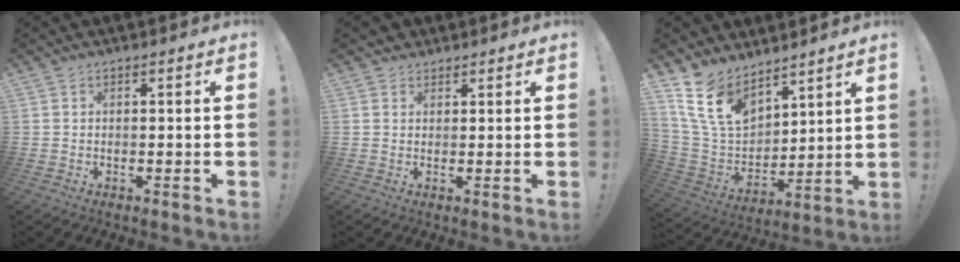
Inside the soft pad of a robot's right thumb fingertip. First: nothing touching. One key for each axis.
{"total": 2.4, "fx": 1.6, "fy": 1.7, "fz": 0.3, "tx": 0.001, "ty": -0.007, "tz": 0.028}
{"total": 15.3, "fx": 10.0, "fy": 8.8, "fz": 7.6, "tx": -0.158, "ty": -0.059, "tz": 0.196}